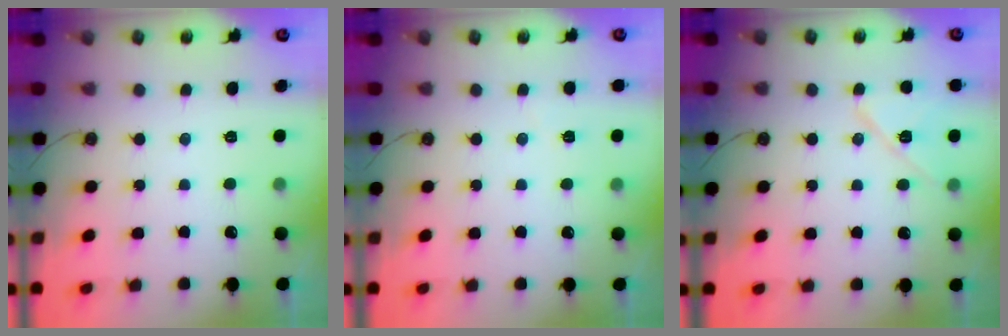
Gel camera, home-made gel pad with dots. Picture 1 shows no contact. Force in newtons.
{"total": 2.2, "press": 2.2, "slide": 0.7}
{"total": 10.5, "press": 10.5, "slide": 0.7}